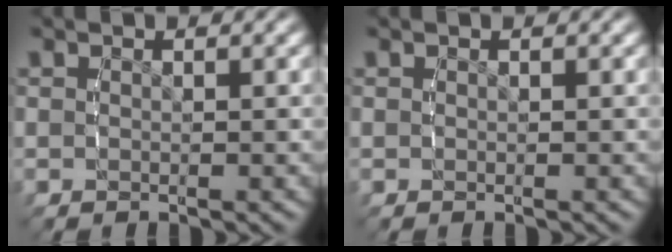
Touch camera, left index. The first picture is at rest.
{"total": 0.0}